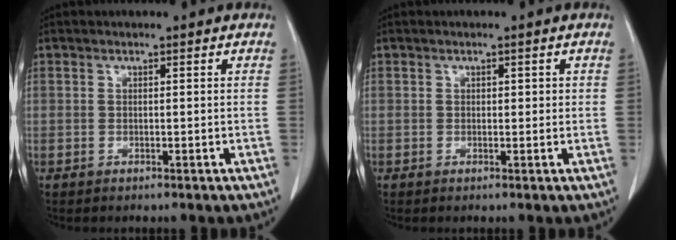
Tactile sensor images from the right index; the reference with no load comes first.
{"total": 1.2, "force": [0.3, 0.8, 1.0], "torque": [-0.009, 0.004, 0.003]}